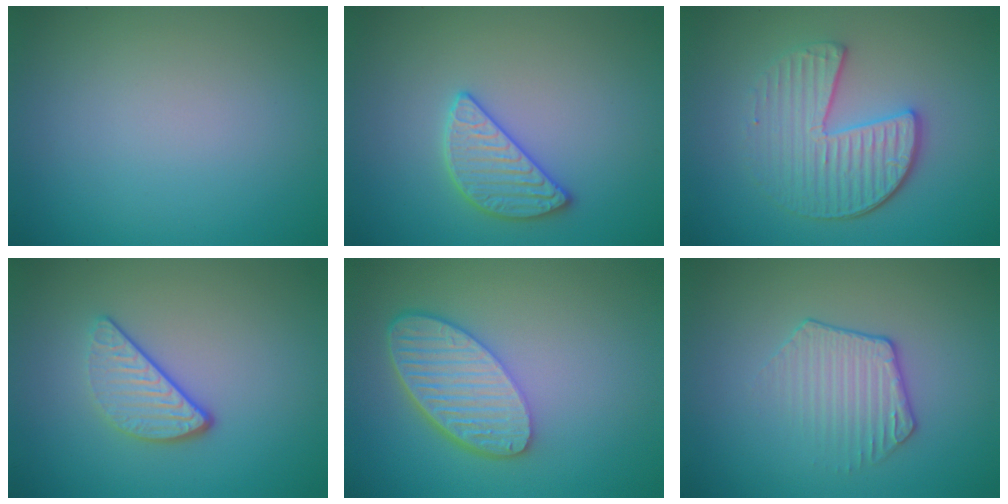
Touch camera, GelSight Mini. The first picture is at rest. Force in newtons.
{"total": 2.8, "press": 2.8, "slide": 0.1}
{"total": 4.6, "press": 3.8, "slide": 2.5}
{"total": 3.2, "press": 2.6, "slide": 2.0}
{"total": 6.1, "press": 4.7, "slide": 3.9}
{"total": 2.3, "press": 1.8, "slide": 1.4}